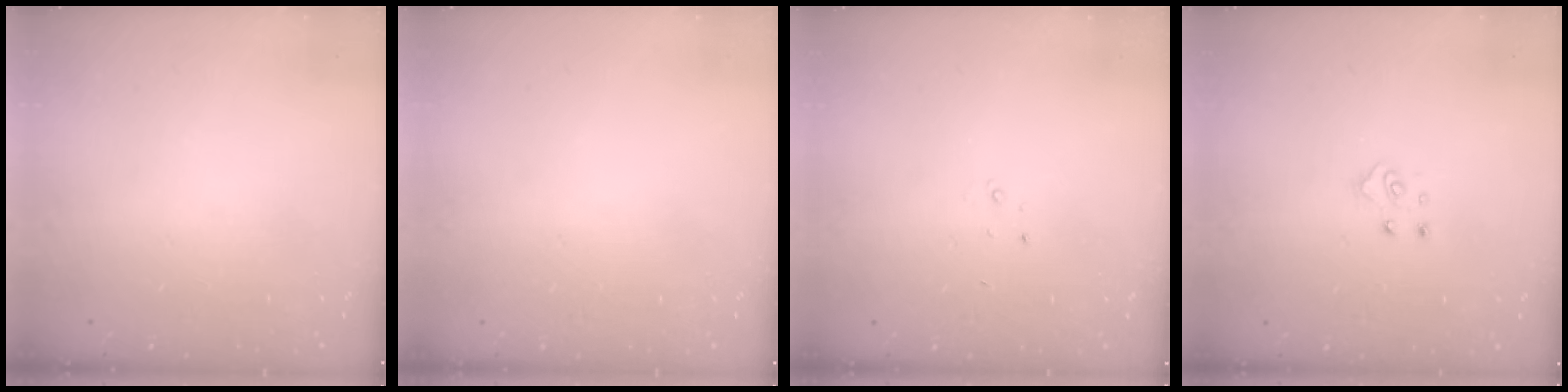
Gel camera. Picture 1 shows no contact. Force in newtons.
{"total": 0.0}
{"total": 1.5, "press": 1.5, "slide": 0.2}
{"total": 4.3, "press": 4.2, "slide": 0.4}